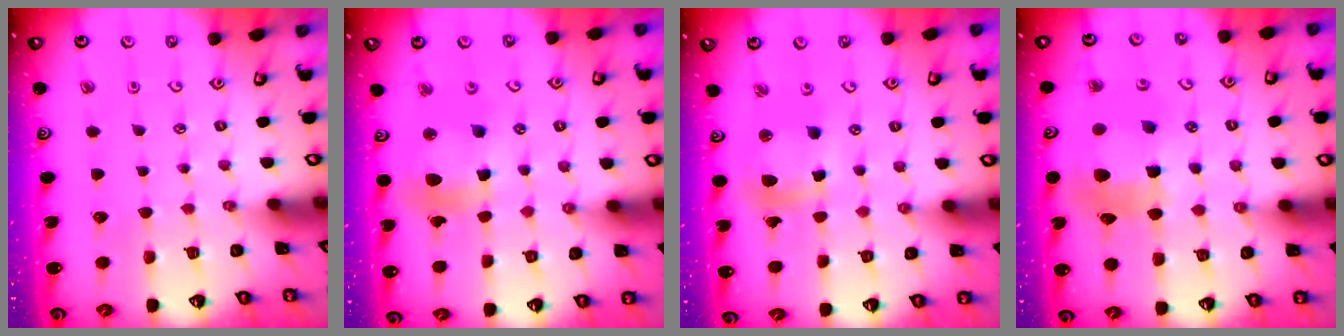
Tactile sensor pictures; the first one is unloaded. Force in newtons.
{"total": 11.9, "press": 11.8, "slide": 1.5}
{"total": 10.4, "press": 10.3, "slide": 1.4}
{"total": 10.5, "press": 10.4, "slide": 1.3}